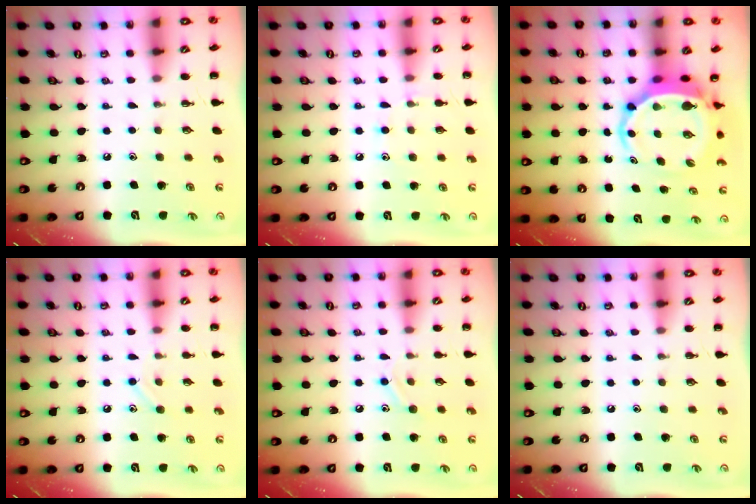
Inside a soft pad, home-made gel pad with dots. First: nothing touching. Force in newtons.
{"total": 7.1, "press": 6.8, "slide": 2.0}
{"total": 6.8, "press": 6.6, "slide": 1.6}
{"total": 7.3, "press": 7.0, "slide": 2.2}
{"total": 7.3, "press": 7.1, "slide": 1.4}
{"total": 0.0}